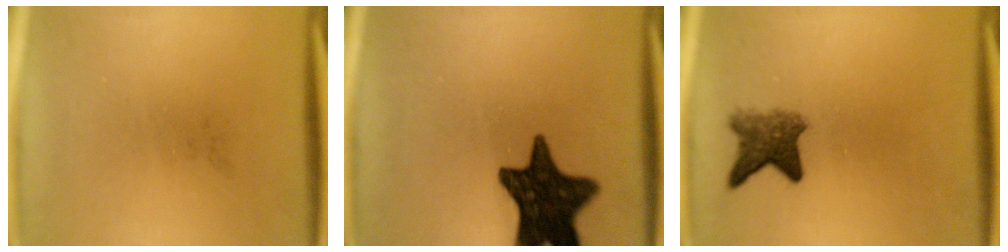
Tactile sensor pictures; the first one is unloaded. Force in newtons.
{"total": 15.5}
{"total": 4.3}